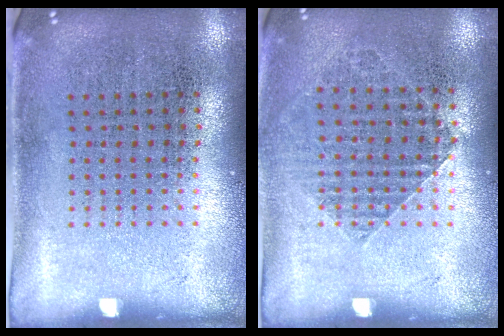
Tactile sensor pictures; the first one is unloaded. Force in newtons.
{"total": 0.9, "press": 0.9, "slide": 0.1}